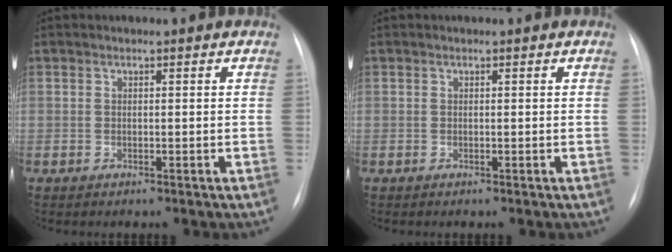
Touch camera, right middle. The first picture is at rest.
{"total": 0.0}